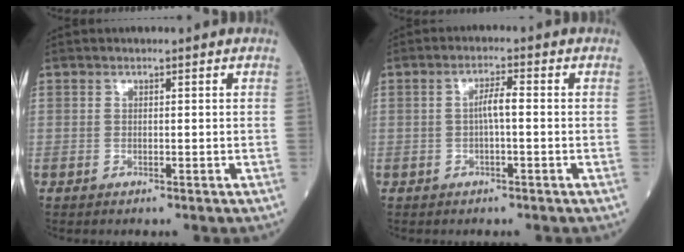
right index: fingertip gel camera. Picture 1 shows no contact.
{"total": 2.8, "force": [-0.2, 0.3, 2.7], "torque": [-0.048, 0.005, -0.005]}